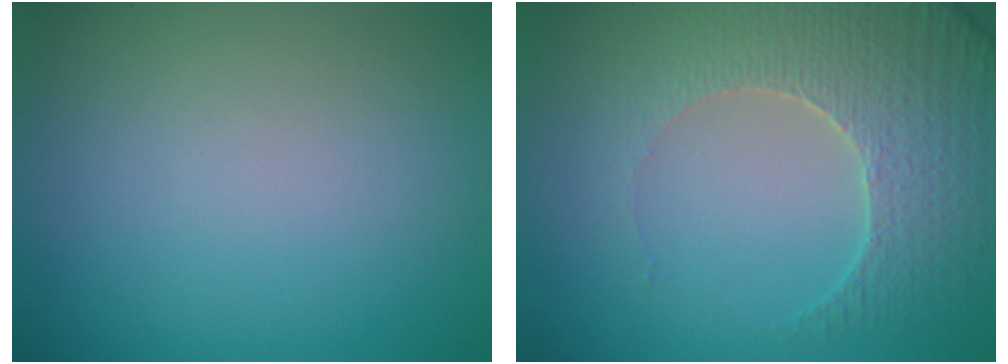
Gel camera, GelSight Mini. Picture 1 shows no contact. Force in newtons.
{"total": 4.5, "press": 4.4, "slide": 0.8}